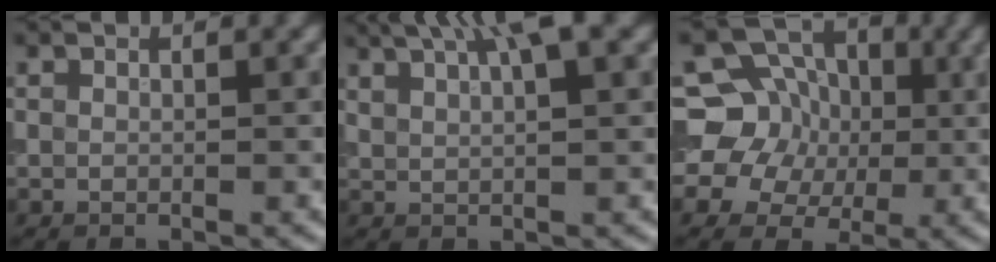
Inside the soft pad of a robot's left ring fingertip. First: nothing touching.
{"total": 5.6, "force": [3.5, 1.4, 4.1], "torque": [-0.049, 0.025, 0.047]}
{"total": 13.9, "force": [3.4, 12.1, 6.1], "torque": [-0.118, 0.044, 0.024]}